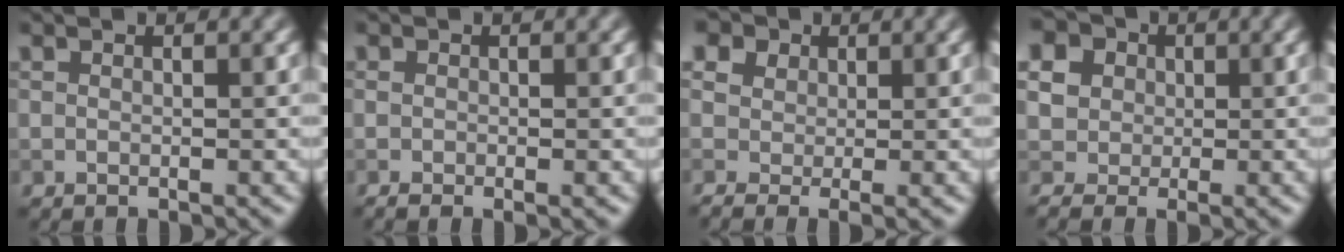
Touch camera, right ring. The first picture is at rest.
{"total": 1.2, "force": [-0.5, 0.4, 1.0], "torque": [-0.020, -0.002, -0.009]}
{"total": 7.7, "force": [2.1, 5.5, 5.0], "torque": [-0.112, 0.027, 0.019]}
{"total": 9.9, "force": [2.1, 8.4, 4.9], "torque": [-0.108, 0.042, -0.005]}